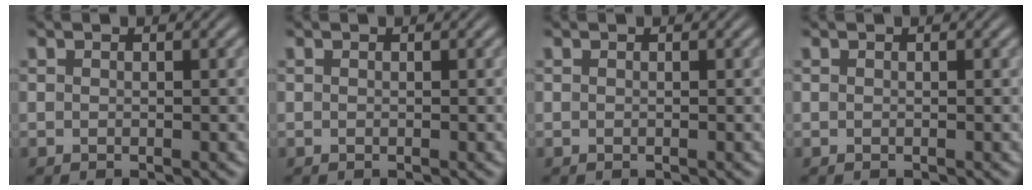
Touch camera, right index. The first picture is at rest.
{"total": 0.0}
{"total": 0.0}
{"total": 0.0}